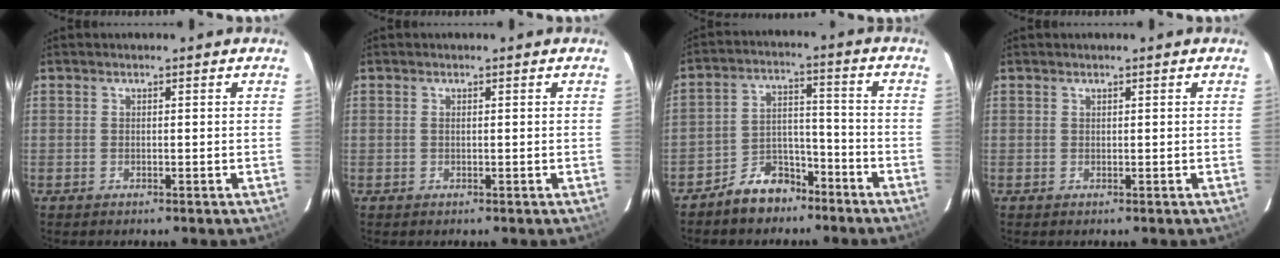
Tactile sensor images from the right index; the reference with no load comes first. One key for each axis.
{"total": 0.0}
{"total": 8.5, "fx": -6.6, "fy": 4.8, "fz": 2.4, "tx": -0.051, "ty": 0.032, "tz": -0.101}
{"total": 0.0}